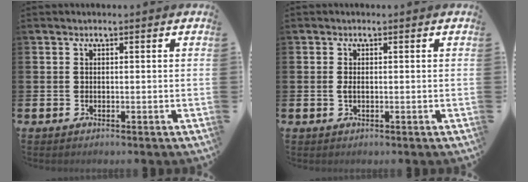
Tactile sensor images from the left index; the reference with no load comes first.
{"total": 1.0, "force": [0.0, 0.3, 1.0], "torque": [-0.014, -0.001, -0.003]}